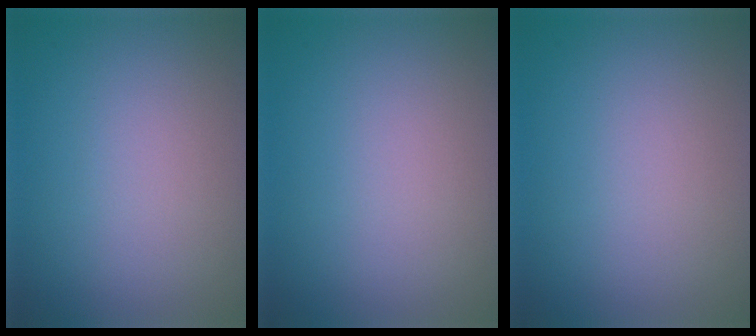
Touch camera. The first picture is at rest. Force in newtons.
{"total": 0.0}
{"total": 0.0}